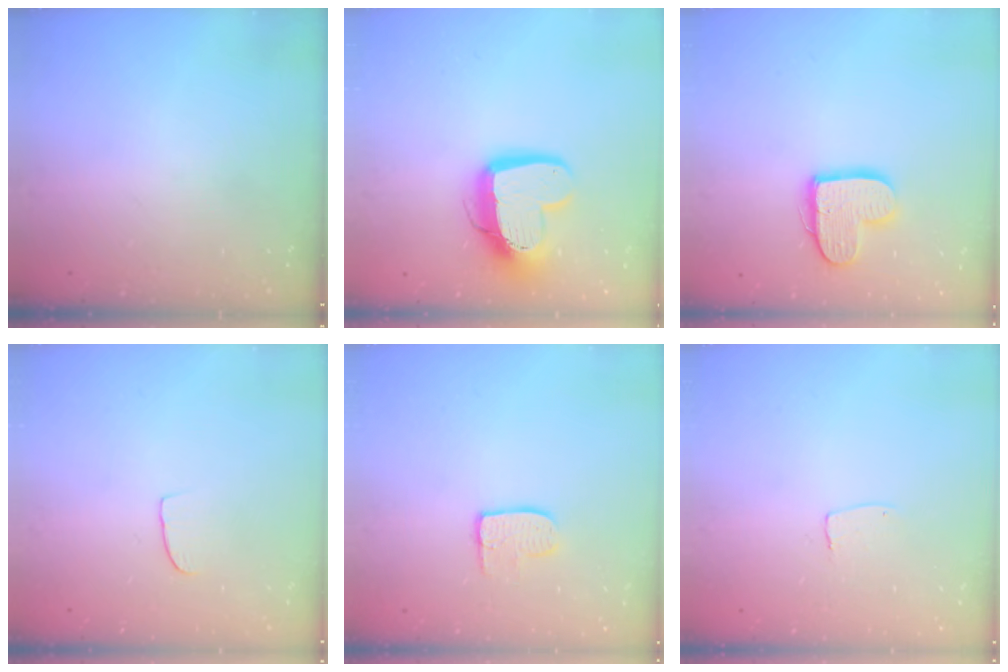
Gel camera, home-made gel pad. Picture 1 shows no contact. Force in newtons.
{"total": 14.0, "press": 13.9, "slide": 1.7}
{"total": 13.4, "press": 13.3, "slide": 1.2}
{"total": 3.2, "press": 3.1, "slide": 0.3}
{"total": 7.0, "press": 7.0, "slide": 0.4}
{"total": 3.1, "press": 3.1, "slide": 0.2}